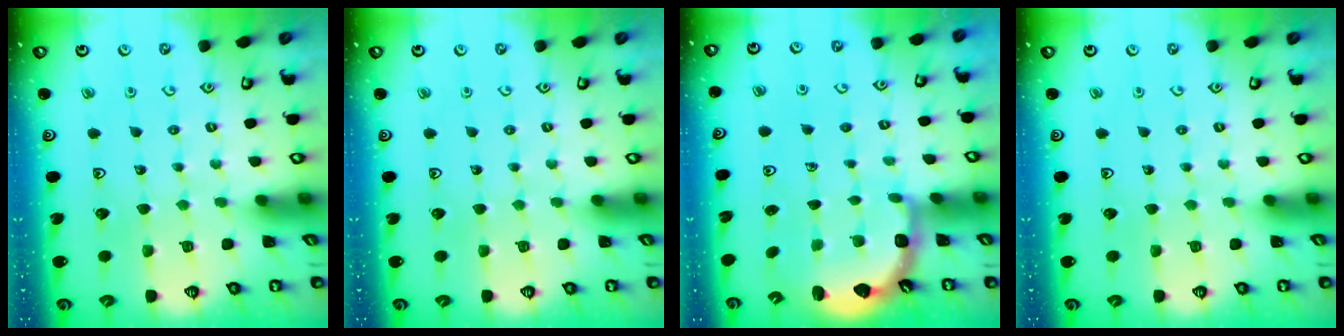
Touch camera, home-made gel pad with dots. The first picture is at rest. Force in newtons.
{"total": 0.0}
{"total": 3.2, "press": 2.5, "slide": 2.0}
{"total": 0.0}